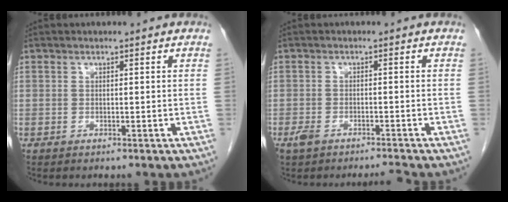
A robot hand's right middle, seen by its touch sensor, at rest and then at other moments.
{"total": 2.6, "force": [-2.1, 0.4, 1.4], "torque": [-0.036, -0.003, -0.037]}